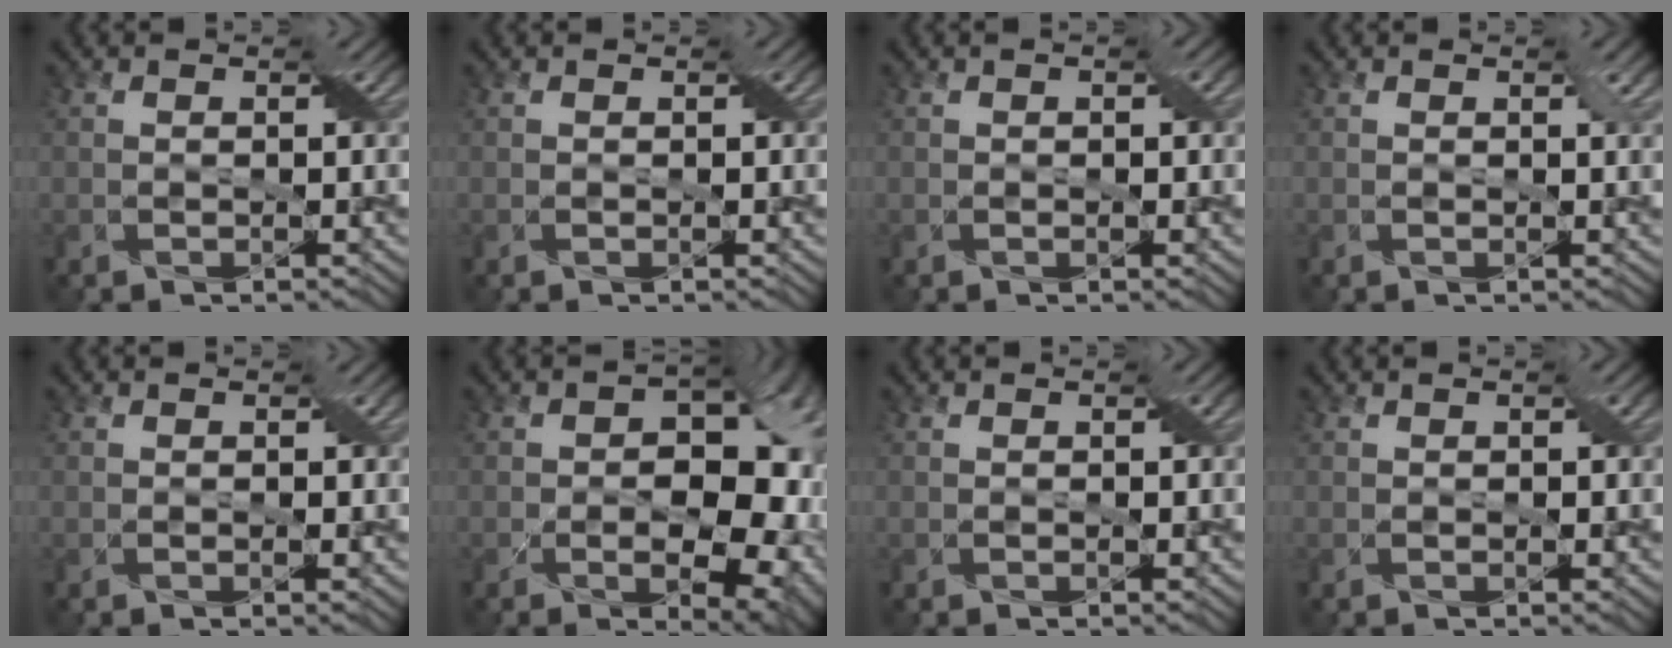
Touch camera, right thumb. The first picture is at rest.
{"total": 0.0}
{"total": 1.2, "force": [0.1, 0.6, 1.1], "torque": [-0.014, 0.002, 0.003]}
{"total": 0.6, "force": [0.3, 0.1, 0.5], "torque": [-0.008, 0.000, 0.004]}
{"total": 0.7, "force": [0.0, 0.4, 0.6], "torque": [-0.007, -0.002, 0.001]}
{"total": 13.9, "force": [-2.2, 9.0, 10.4], "torque": [-0.090, 0.005, -0.013]}
{"total": 0.9, "force": [0.1, 0.4, 0.8], "torque": [-0.011, 0.001, 0.003]}
{"total": 1.2, "force": [0.3, 0.4, 1.0], "torque": [-0.015, 0.002, 0.005]}